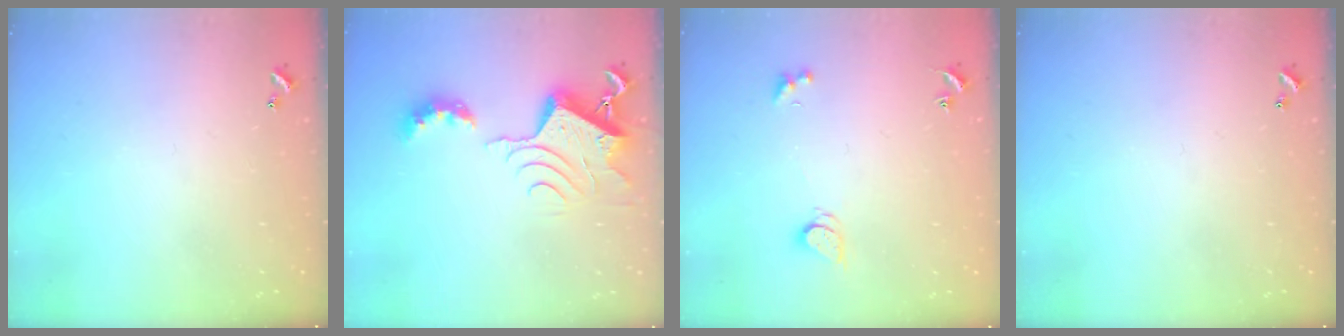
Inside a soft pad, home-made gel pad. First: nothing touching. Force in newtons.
{"total": 11.5, "press": 11.5, "slide": 1.0}
{"total": 1.7, "press": 1.7, "slide": 0.4}
{"total": 0.0}